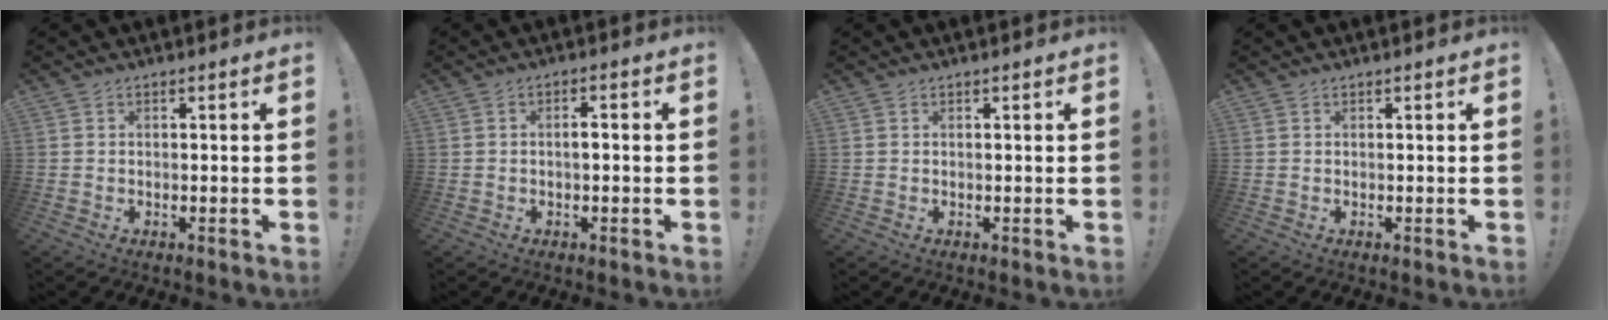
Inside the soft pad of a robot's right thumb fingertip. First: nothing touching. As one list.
[{"total": 1.9, "force": [-0.5, 0.5, 1.7], "torque": [-0.026, 0.003, -0.012]}, {"total": 0.0}, {"total": 0.0}]